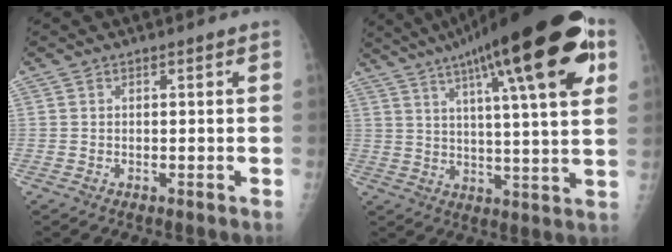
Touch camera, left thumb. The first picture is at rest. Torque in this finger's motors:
{"motor_torque": [2.22, 2.09, 1.95, -0.82, 0.51]}